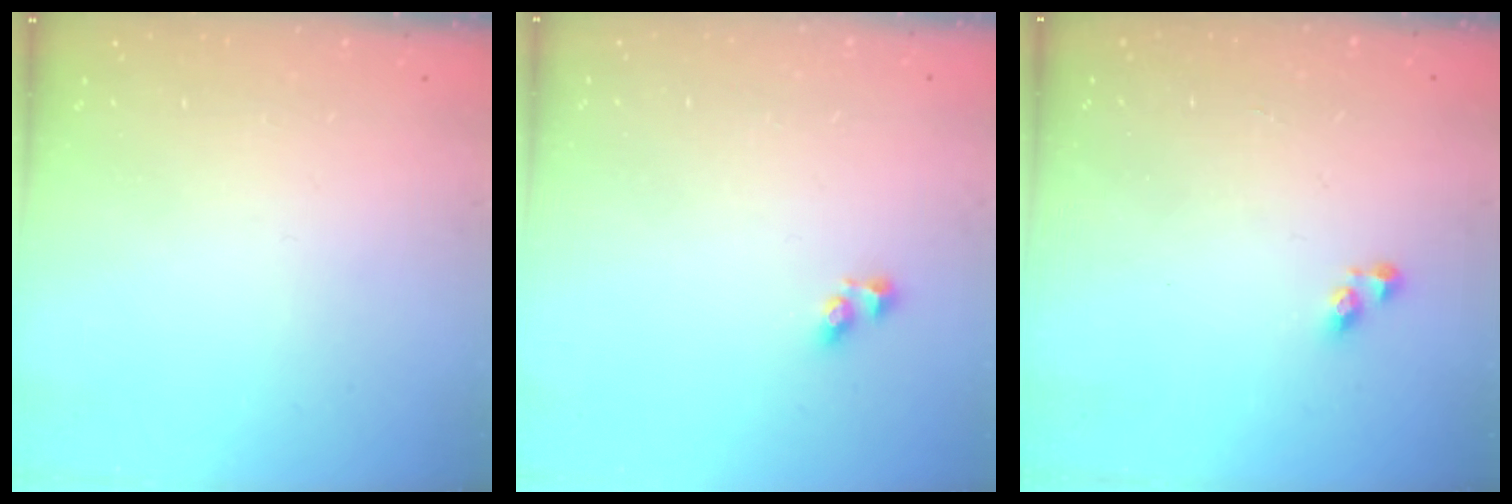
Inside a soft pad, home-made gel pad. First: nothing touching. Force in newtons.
{"total": 4.5, "press": 4.5, "slide": 0.4}
{"total": 3.4, "press": 3.4, "slide": 0.1}